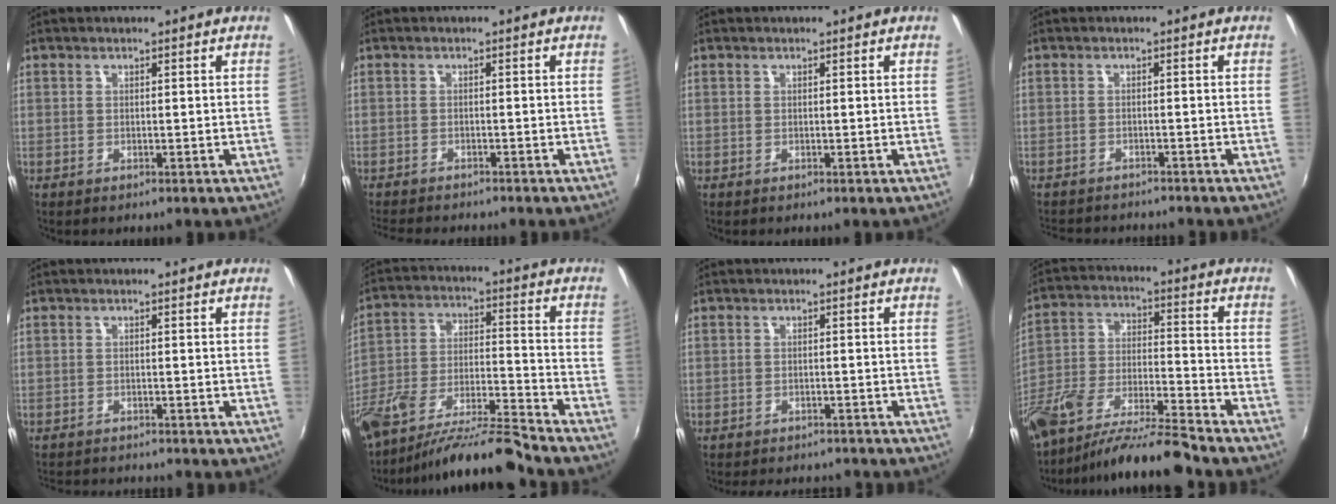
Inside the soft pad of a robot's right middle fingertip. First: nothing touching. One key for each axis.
{"total": 5.9, "fx": -5.5, "fy": 0.7, "fz": 2.0, "tx": -0.054, "ty": -0.019, "tz": -0.090}
{"total": 0.0}
{"total": 7.5, "fx": -7.0, "fy": 1.5, "fz": 2.2, "tx": -0.059, "ty": -0.013, "tz": -0.105}
{"total": 6.0, "fx": -5.8, "fy": 0.9, "fz": 1.6, "tx": -0.047, "ty": -0.013, "tz": -0.090}
{"total": 13.8, "fx": -11.6, "fy": 1.0, "fz": 7.5, "tx": -0.147, "ty": -0.015, "tz": -0.212}
{"total": 6.8, "fx": -5.9, "fy": 2.7, "fz": 2.0, "tx": -0.052, "ty": 0.000, "tz": -0.081}
{"total": 14.8, "fx": -12.2, "fy": 1.5, "fz": 8.3, "tx": -0.168, "ty": -0.019, "tz": -0.225}